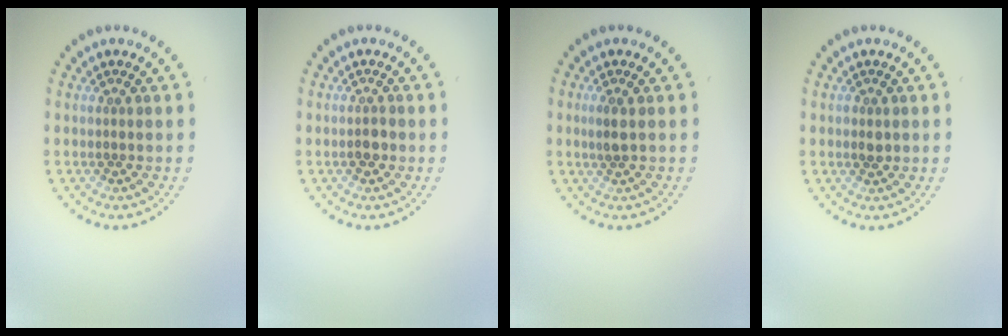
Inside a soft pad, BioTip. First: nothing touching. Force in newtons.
{"total": 1.1, "press": 1.0, "slide": 0.3}
{"total": 1.5, "press": 1.3, "slide": 0.7}
{"total": 1.0, "press": 1.0, "slide": 0.1}